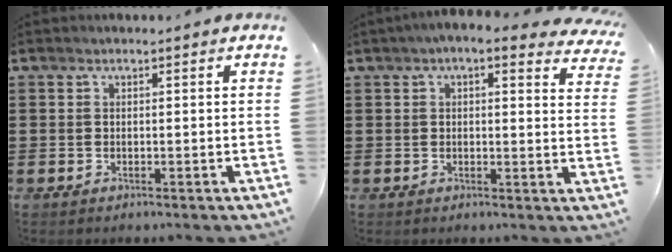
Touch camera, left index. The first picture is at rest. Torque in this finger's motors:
{"motor_torque": [2.14, 0.00, 0.60, 0.01]}